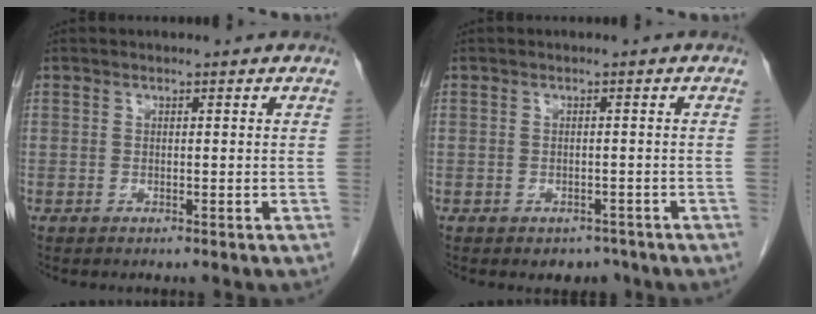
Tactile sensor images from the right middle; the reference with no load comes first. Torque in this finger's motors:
{"motor_torque": [0.46, -0.25, 0.09, 0.02]}